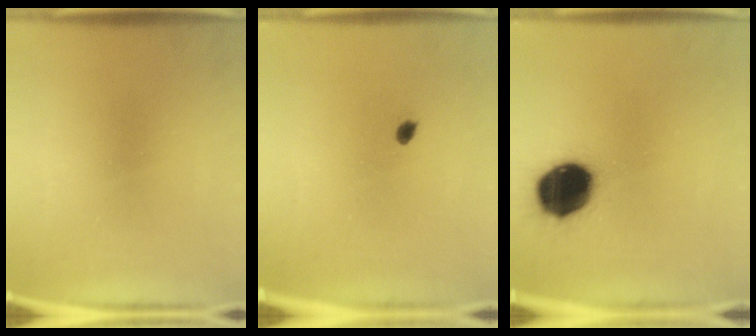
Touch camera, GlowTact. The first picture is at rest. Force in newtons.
{"total": 1.1}
{"total": 16.7}